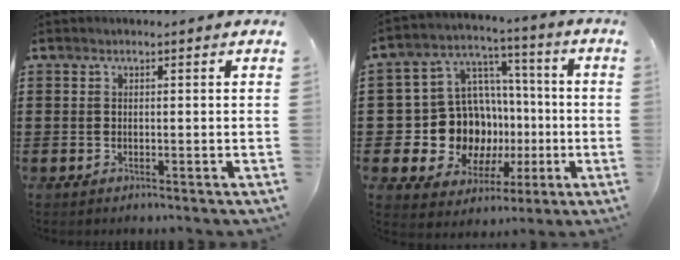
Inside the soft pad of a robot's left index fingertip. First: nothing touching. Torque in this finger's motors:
{"motor_torque": [1.99, 0.15, 0.58, 0.05]}